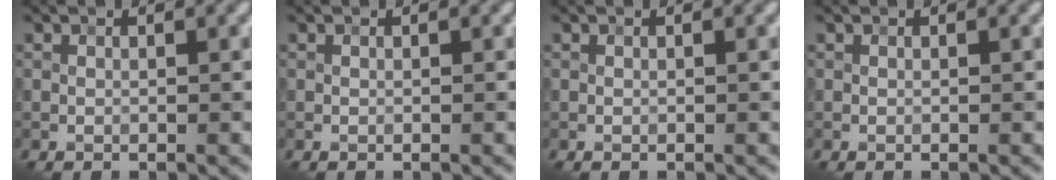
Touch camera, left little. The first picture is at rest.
{"total": 0.0}
{"total": 0.0}
{"total": 0.0}